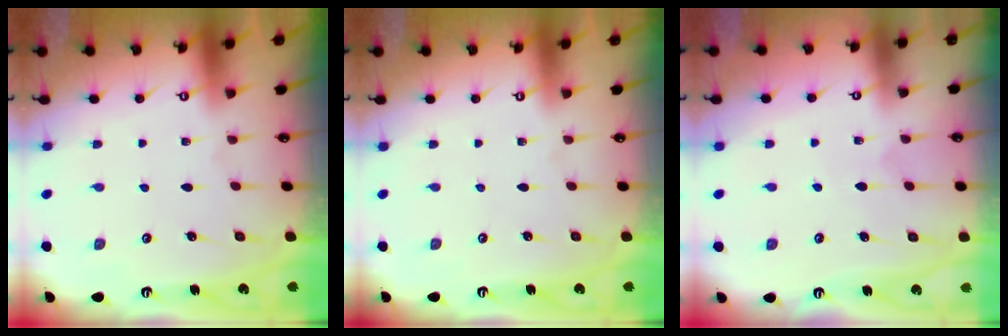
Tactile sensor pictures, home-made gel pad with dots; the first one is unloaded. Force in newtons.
{"total": 0.0}
{"total": 4.3, "press": 4.2, "slide": 0.4}